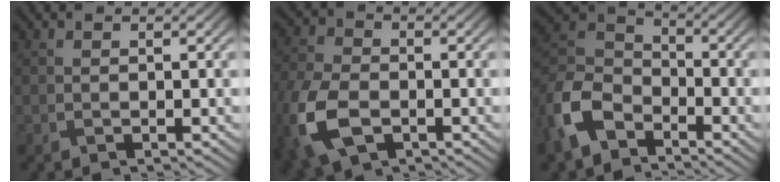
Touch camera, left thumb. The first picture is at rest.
{"total": 11.1, "force": [-4.2, 7.0, 7.6], "torque": [-0.230, -0.038, -0.075]}
{"total": 9.7, "force": [-5.7, 5.8, 5.2], "torque": [-0.136, -0.011, -0.136]}